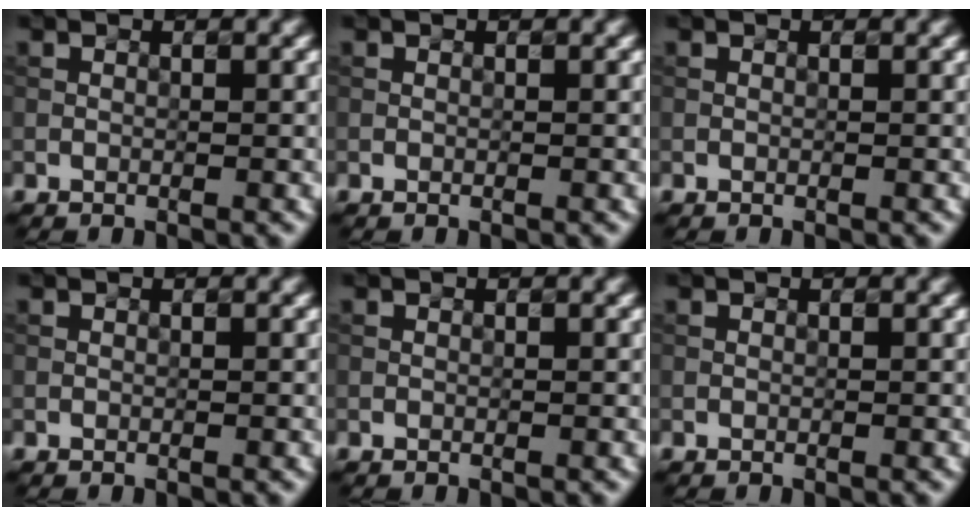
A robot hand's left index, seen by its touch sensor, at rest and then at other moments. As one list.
[{"total": 0.0}, {"total": 0.0}, {"total": 0.0}, {"total": 0.0}, {"total": 0.0}]